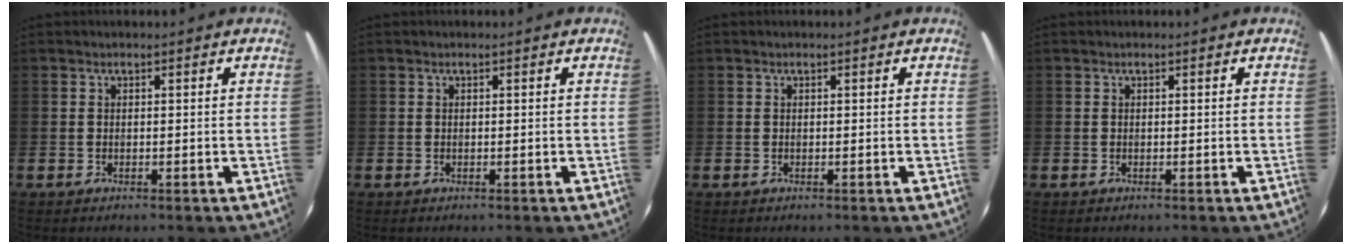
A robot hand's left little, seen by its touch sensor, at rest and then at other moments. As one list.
[{"total": 0.0}, {"total": 0.0}, {"total": 0.0}]